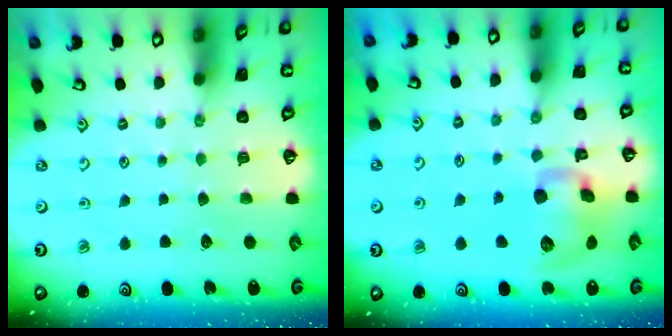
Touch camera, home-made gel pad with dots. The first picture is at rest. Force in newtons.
{"total": 12.7, "press": 12.5, "slide": 2.0}